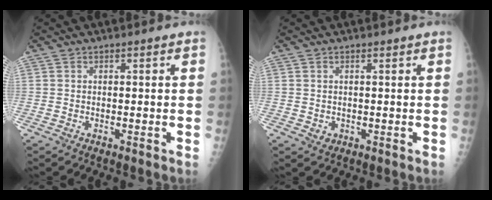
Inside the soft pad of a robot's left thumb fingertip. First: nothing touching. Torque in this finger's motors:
{"motor_torque": [-0.09, 0.21, 0.26, 0.05, -0.01]}